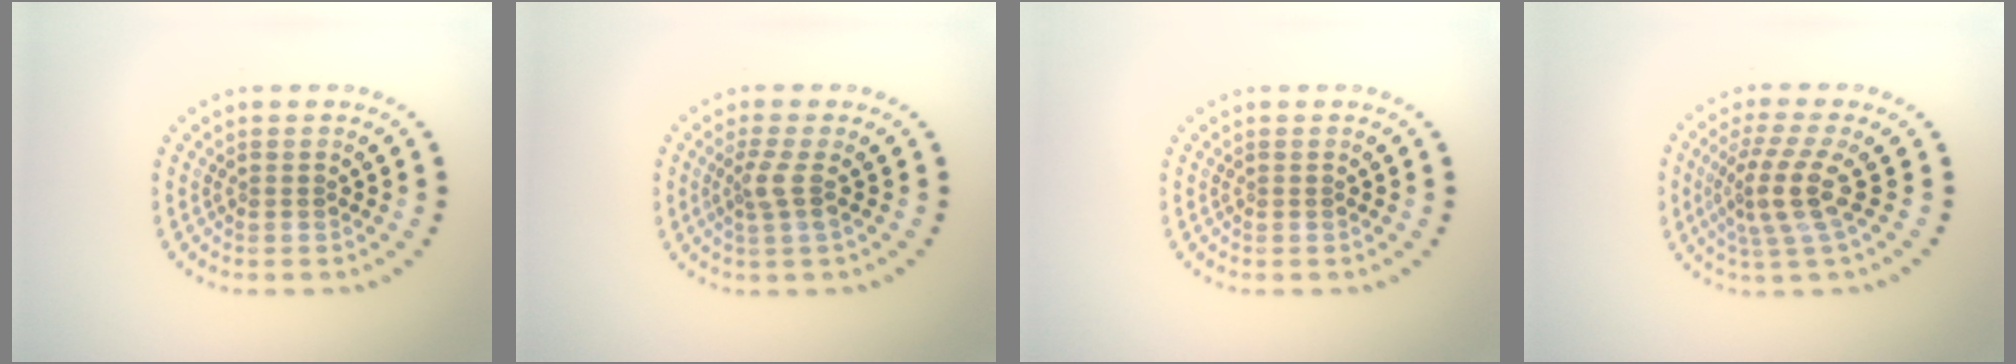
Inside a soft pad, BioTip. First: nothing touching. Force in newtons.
{"total": 2.0, "press": 1.5, "slide": 1.3}
{"total": 0.0}
{"total": 4.0, "press": 3.1, "slide": 2.5}